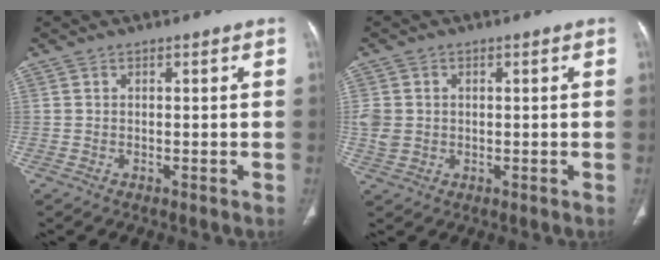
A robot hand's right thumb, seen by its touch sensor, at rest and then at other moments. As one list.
[{"total": 4.3, "force": [0.1, 3.6, 2.2], "torque": [-0.046, 0.004, 0.006]}]